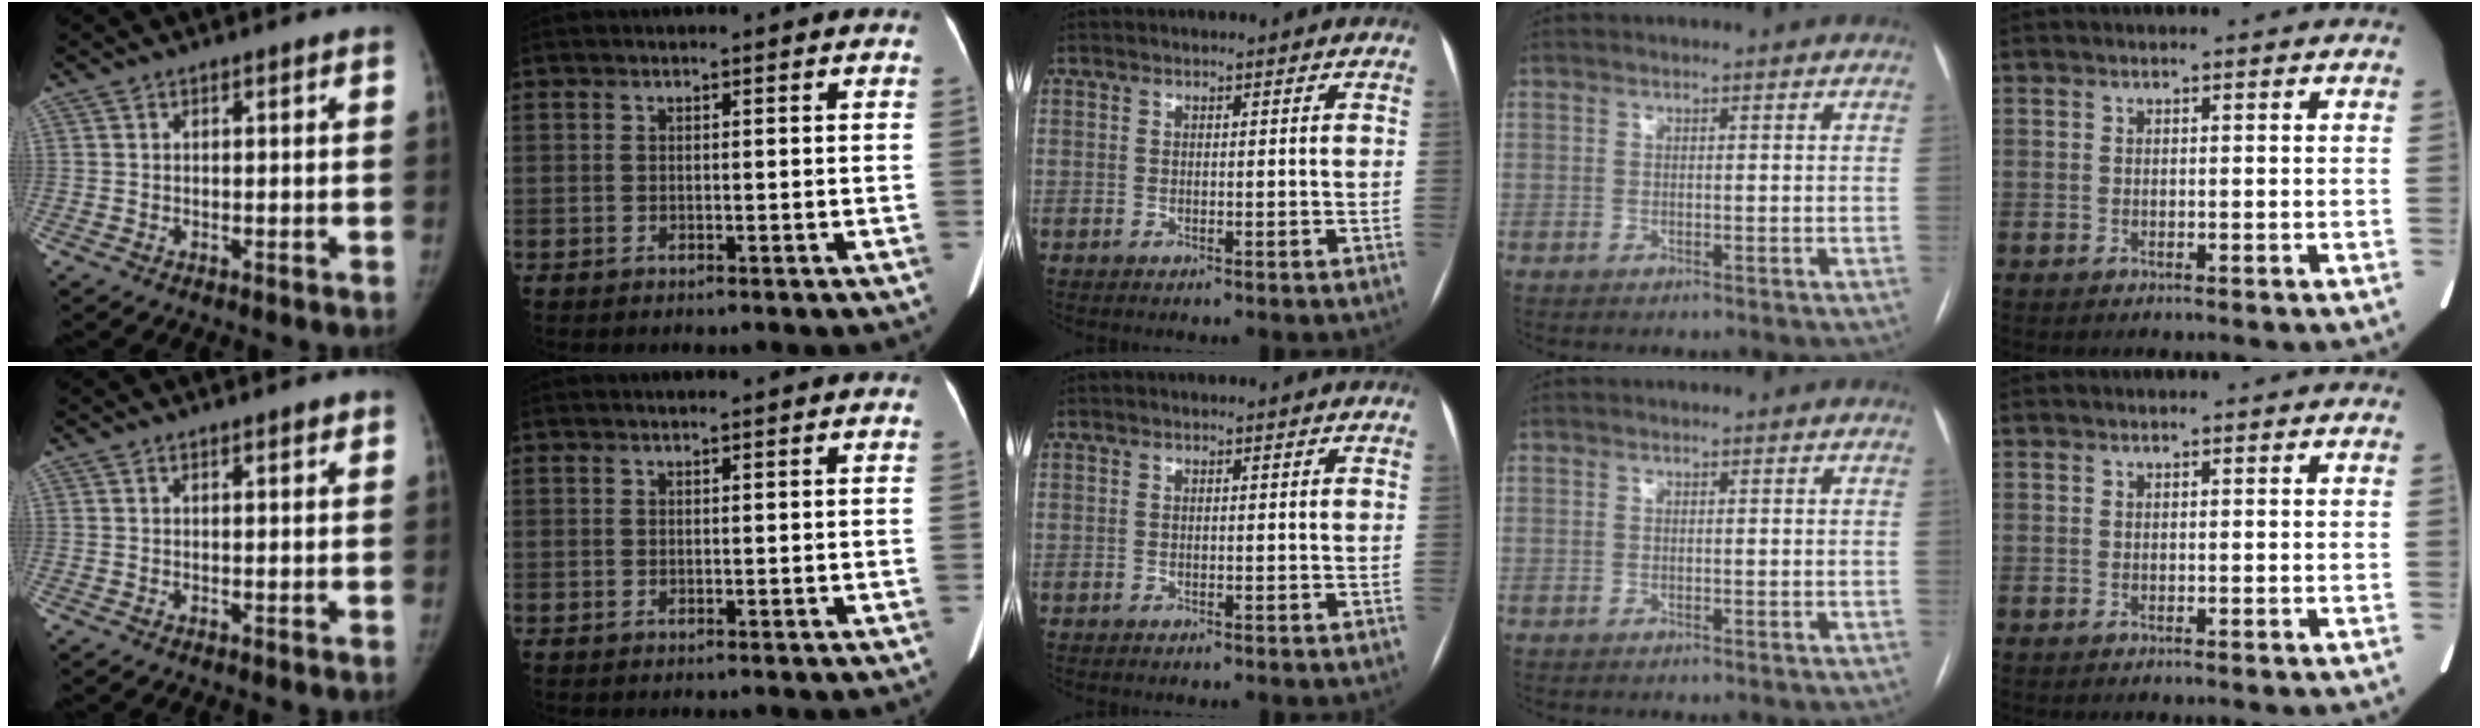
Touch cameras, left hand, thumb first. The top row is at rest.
{"thumb": {"total": 1.1, "force": [0.8, 0.3, 0.7], "torque": [-0.008, -0.003, 0.010]}, "index": {"total": 0.7, "force": [0.6, 0.0, 0.3], "torque": [-0.006, 0.009, 0.013]}}